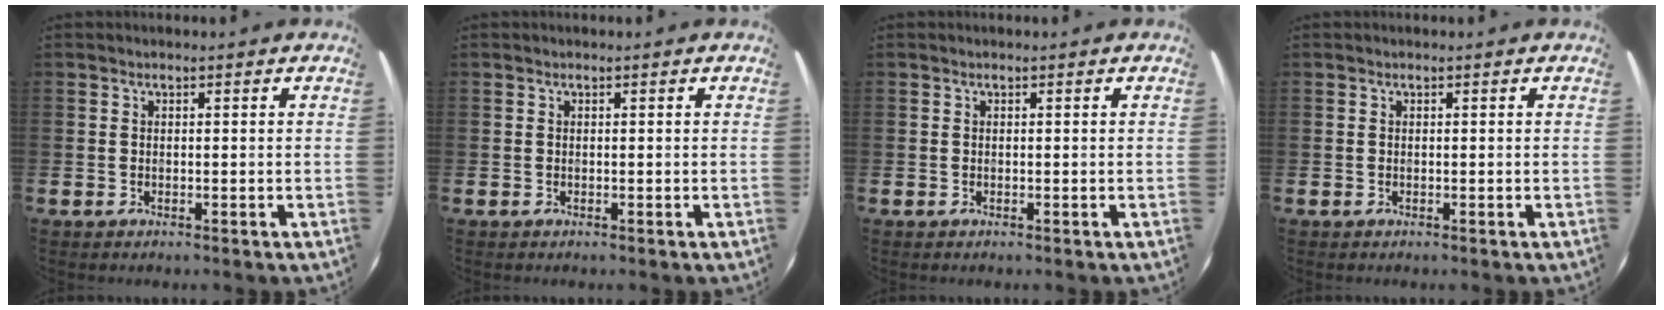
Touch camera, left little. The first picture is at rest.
{"total": 0.0}
{"total": 0.0}
{"total": 0.0}